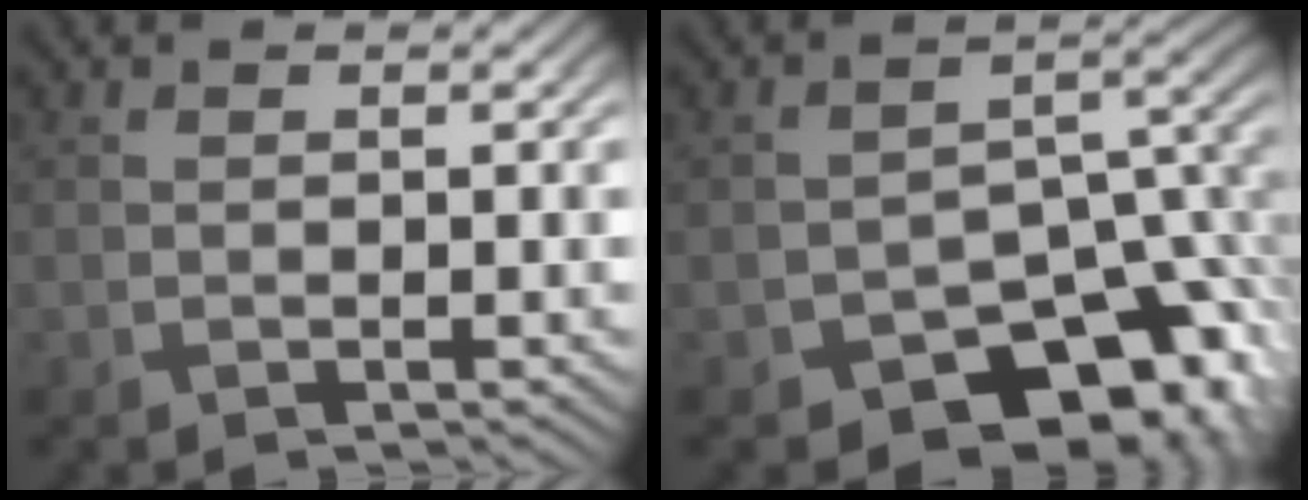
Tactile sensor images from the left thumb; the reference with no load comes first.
{"total": 11.6, "force": [-7.4, 6.1, 6.5], "torque": [-0.092, -0.024, -0.110]}